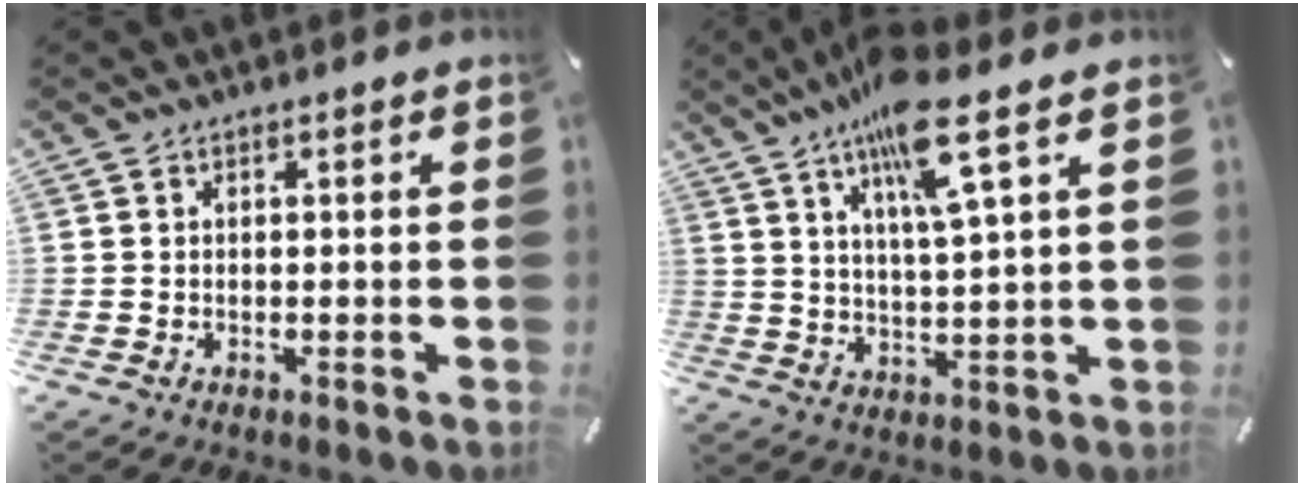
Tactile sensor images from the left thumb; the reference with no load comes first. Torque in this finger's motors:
{"motor_torque": [1.64, 1.57, 1.61, -1.16, 0.27]}